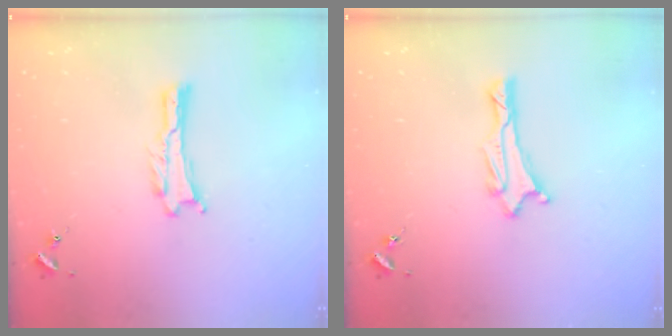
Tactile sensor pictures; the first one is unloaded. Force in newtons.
{"total": 1.5, "press": 1.5, "slide": 0.2}